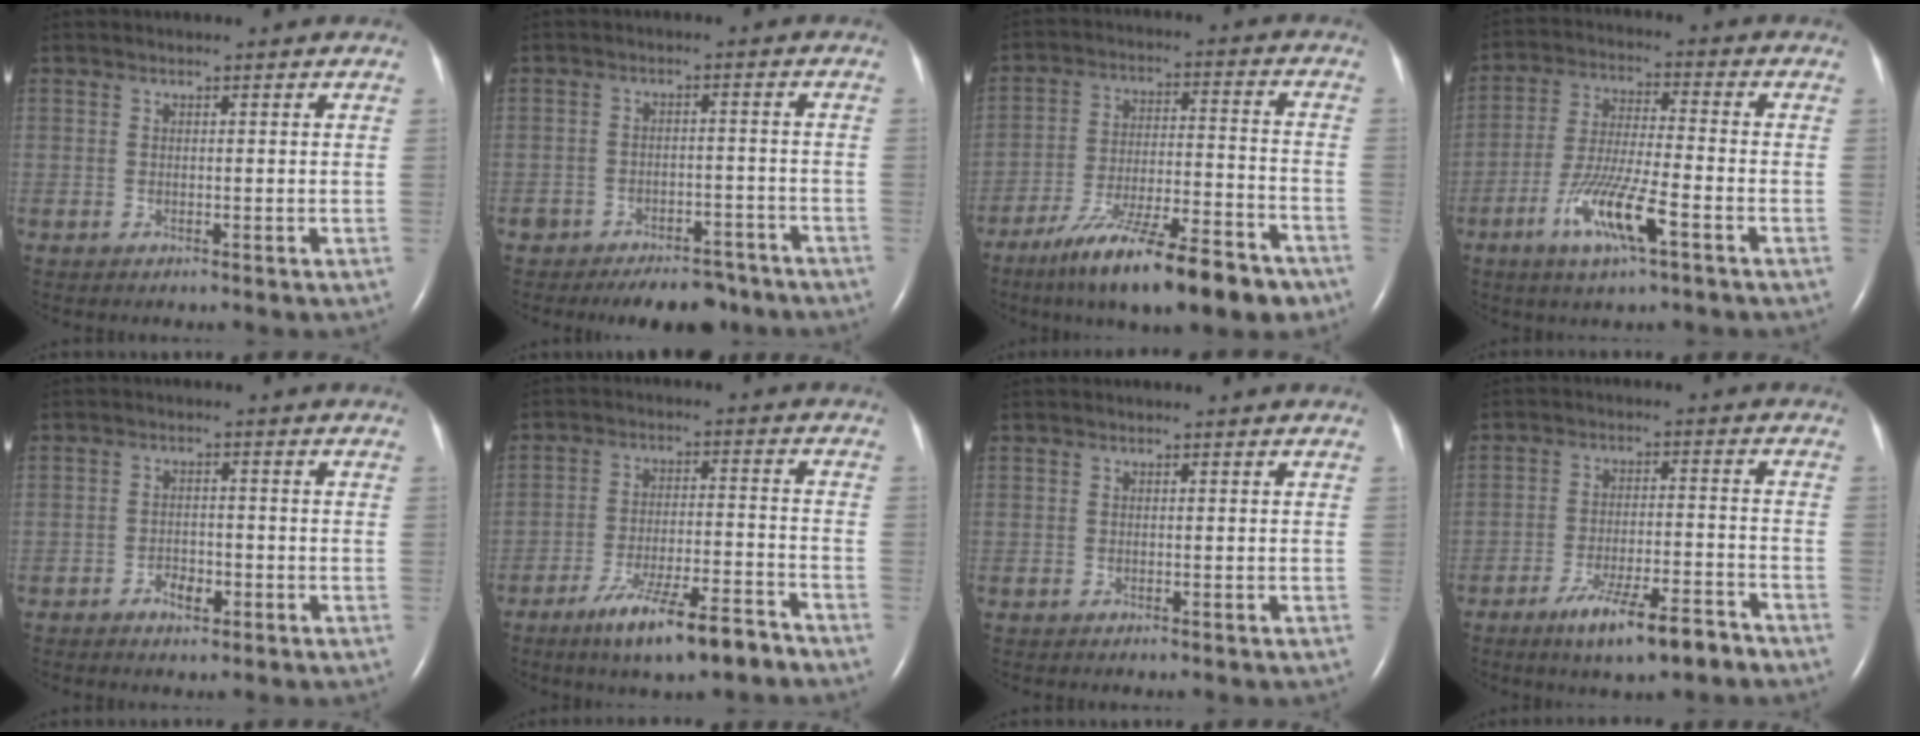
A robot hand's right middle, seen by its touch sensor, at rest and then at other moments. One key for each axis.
{"total": 9.4, "fx": -7.7, "fy": 4.2, "fz": 3.2, "tx": -0.032, "ty": 0.008, "tz": -0.105}
{"total": 18.0, "fx": -13.0, "fy": 3.1, "fz": 12.0, "tx": -0.168, "ty": -0.014, "tz": -0.214}
{"total": 10.1, "fx": -4.9, "fy": 1.1, "fz": 8.8, "tx": -0.177, "ty": -0.014, "tz": -0.092}
{"total": 2.8, "fx": -1.6, "fy": 1.4, "fz": 1.7, "tx": -0.028, "ty": 0.002, "tz": -0.025}
{"total": 10.7, "fx": -7.7, "fy": 1.4, "fz": 7.3, "tx": -0.125, "ty": -0.015, "tz": -0.129}
{"total": 0.0}
{"total": 9.3, "fx": -6.5, "fy": 1.4, "fz": 6.4, "tx": -0.108, "ty": -0.012, "tz": -0.106}